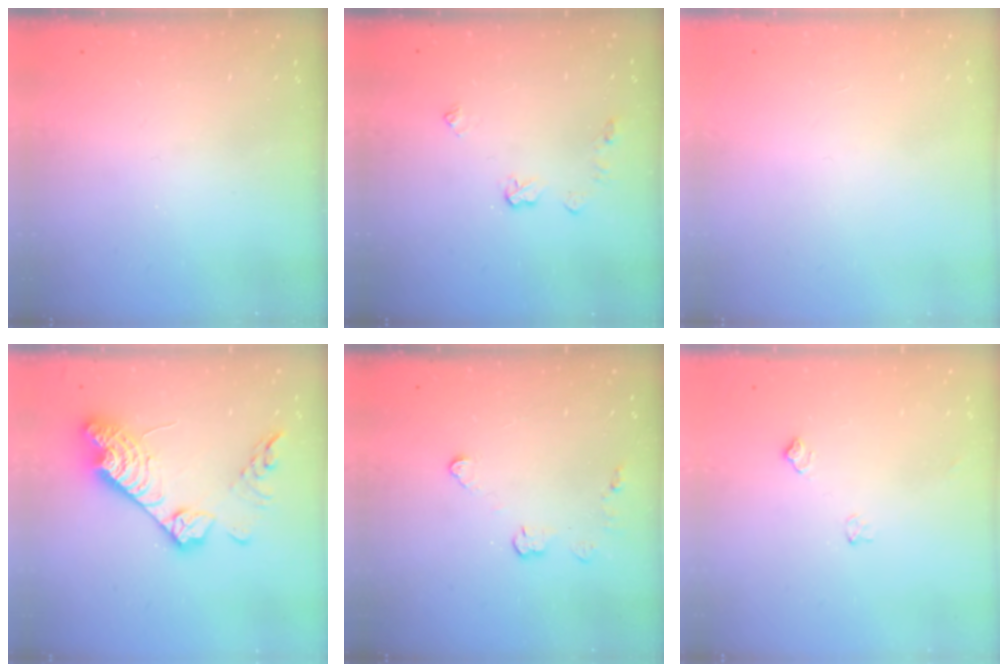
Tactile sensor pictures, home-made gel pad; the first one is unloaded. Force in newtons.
{"total": 6.1, "press": 6.1, "slide": 0.4}
{"total": 0.0}
{"total": 18.9, "press": 18.9, "slide": 1.3}
{"total": 4.5, "press": 4.5, "slide": 0.6}
{"total": 4.3, "press": 4.2, "slide": 0.7}